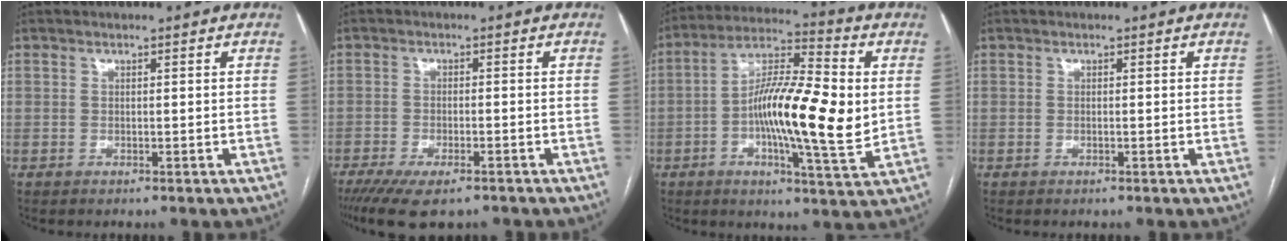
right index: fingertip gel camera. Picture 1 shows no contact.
{"total": 9.4, "force": [-6.9, 3.0, 5.7], "torque": [-0.089, -0.015, -0.106]}
{"total": 16.6, "force": [-0.4, 3.0, 16.3], "torque": [-0.285, 0.011, -0.016]}
{"total": 0.0}